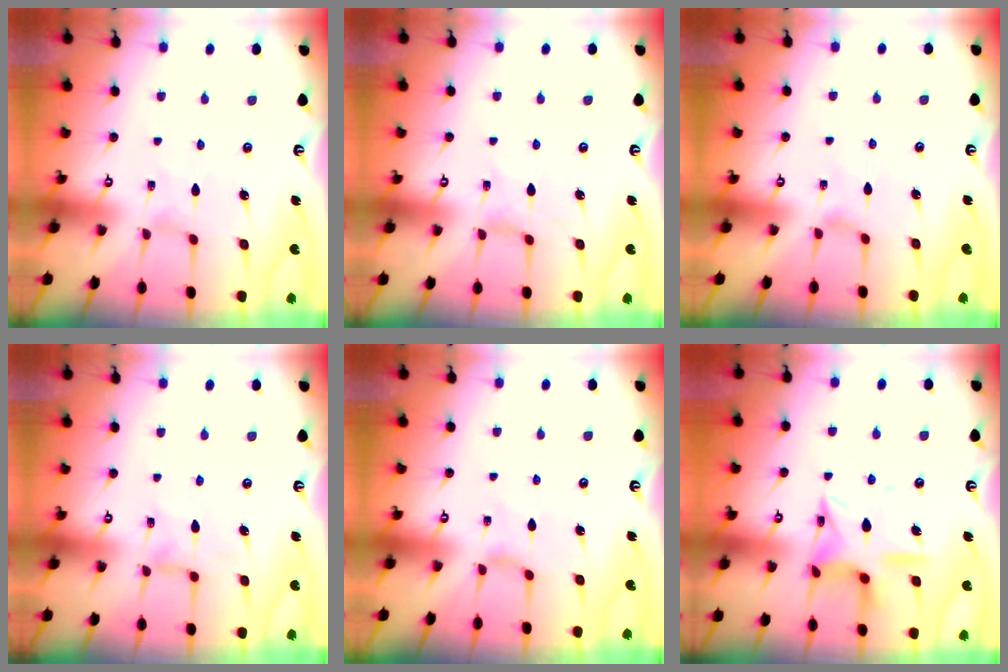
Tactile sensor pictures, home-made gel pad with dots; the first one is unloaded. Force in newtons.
{"total": 0.6, "press": 0.6, "slide": 0.1}
{"total": 0.0}
{"total": 1.2, "press": 1.1, "slide": 0.3}
{"total": 0.0}
{"total": 12.9, "press": 12.8, "slide": 1.1}